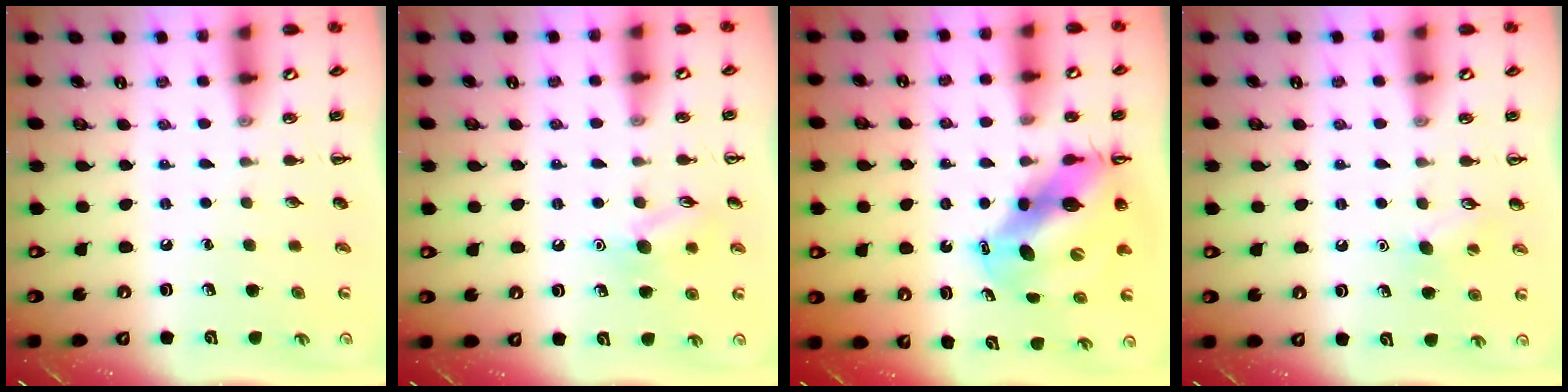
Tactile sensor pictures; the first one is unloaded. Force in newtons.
{"total": 8.8, "press": 8.7, "slide": 1.2}
{"total": 10.9, "press": 10.5, "slide": 3.1}
{"total": 7.2, "press": 7.1, "slide": 1.6}